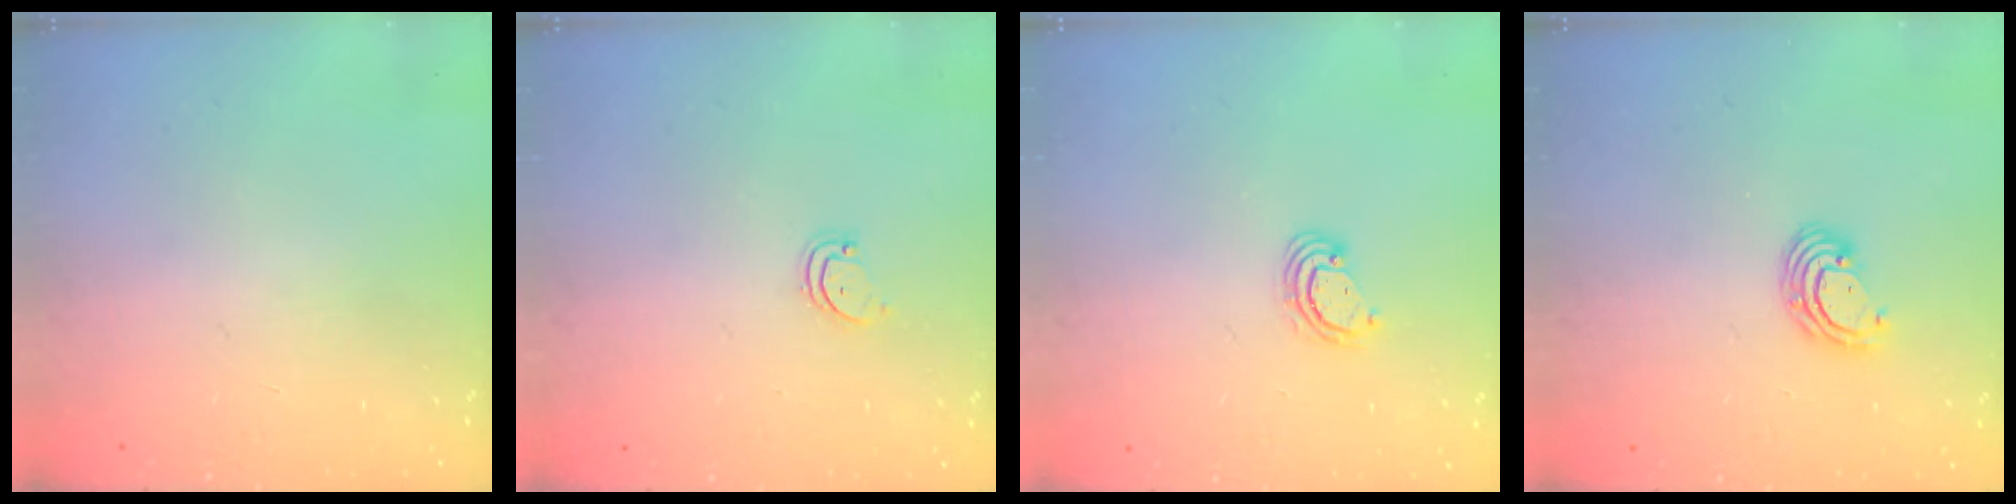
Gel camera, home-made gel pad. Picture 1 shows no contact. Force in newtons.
{"total": 2.3, "press": 2.3, "slide": 0.1}
{"total": 3.3, "press": 3.3, "slide": 0.2}
{"total": 4.5, "press": 4.5, "slide": 0.3}